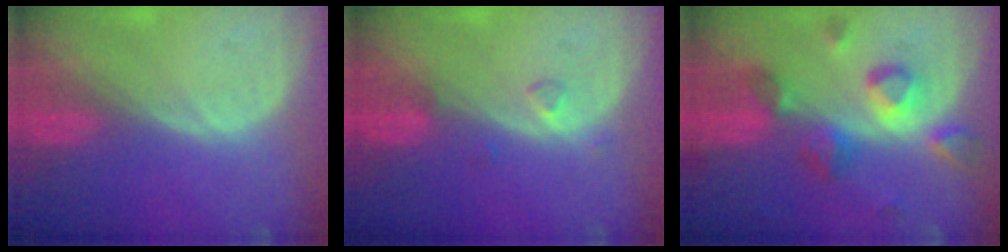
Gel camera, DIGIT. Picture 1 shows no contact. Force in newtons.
{"total": 1.5, "press": 1.5, "slide": 0.1}
{"total": 8.3, "press": 7.8, "slide": 2.8}